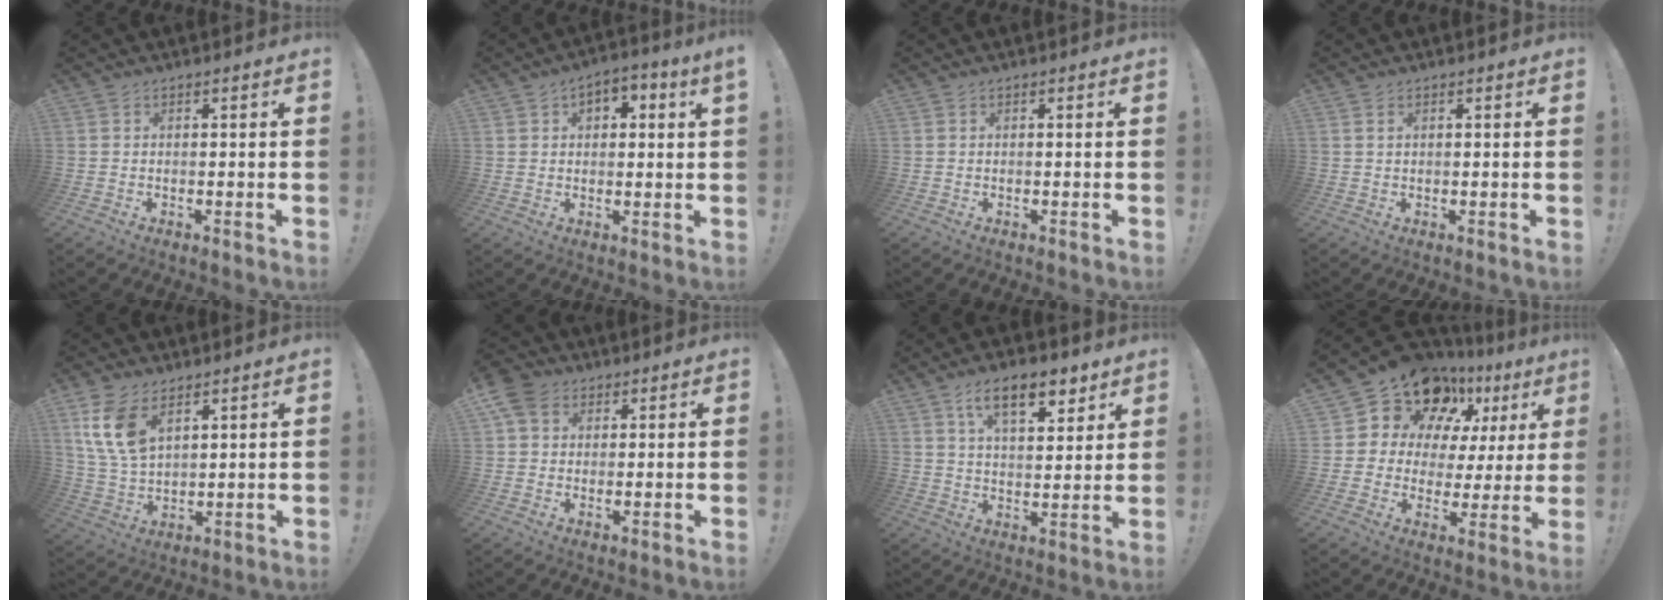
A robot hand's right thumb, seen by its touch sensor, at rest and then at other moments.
{"total": 3.6, "force": [0.9, 2.4, 2.6], "torque": [-0.035, 0.005, 0.012]}
{"total": 0.0}
{"total": 0.9, "force": [0.5, 0.5, 0.6], "torque": [-0.005, -0.002, 0.008]}
{"total": 11.5, "force": [6.1, 6.5, 7.3], "torque": [-0.148, -0.021, 0.118]}
{"total": 7.9, "force": [3.5, 6.2, 3.4], "torque": [-0.068, -0.007, 0.070]}
{"total": 12.1, "force": [7.2, 5.1, 8.3], "torque": [-0.117, -0.028, 0.124]}
{"total": 15.7, "force": [10.9, 9.4, 6.3], "torque": [-0.099, -0.086, 0.207]}